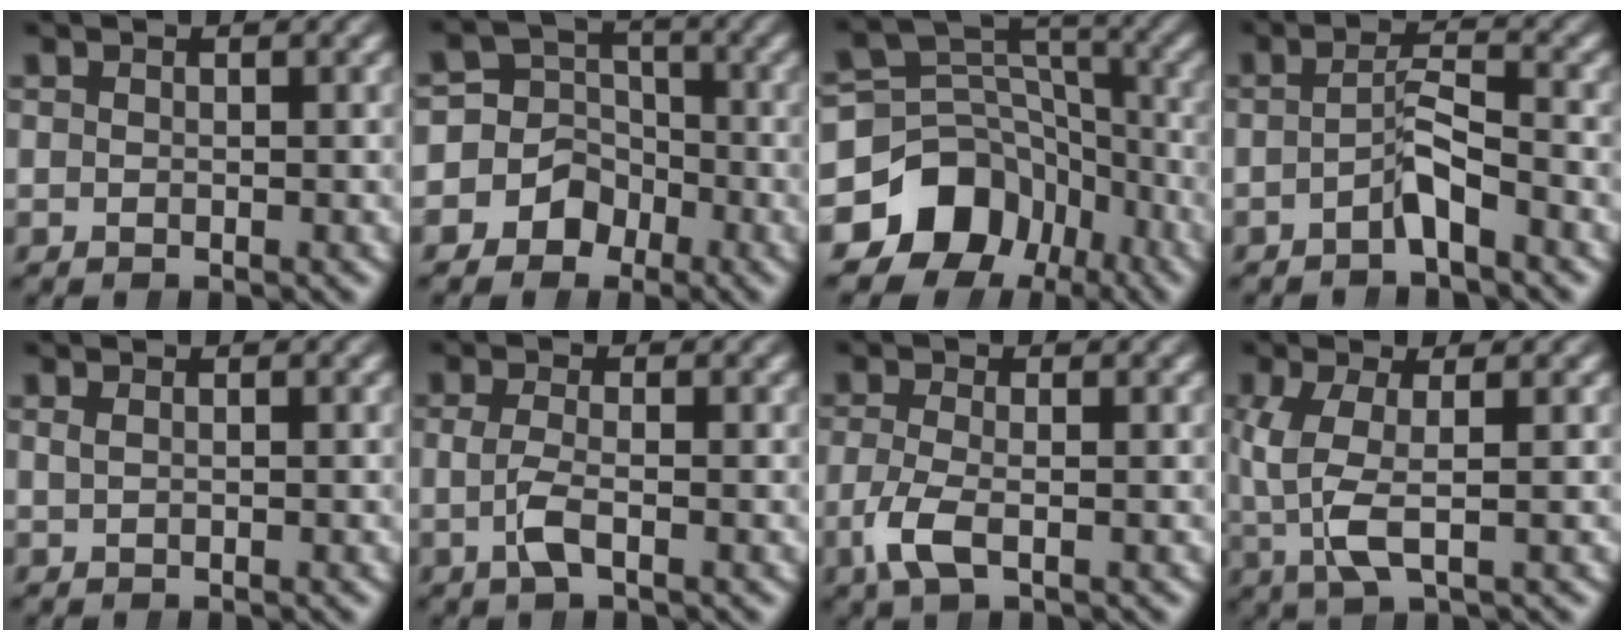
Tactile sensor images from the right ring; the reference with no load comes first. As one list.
[{"total": 8.6, "force": [-1.9, 7.9, 2.8], "torque": [-0.074, -0.029, -0.036]}, {"total": 12.7, "force": [-3.7, 10.8, 5.5], "torque": [-0.101, -0.045, -0.055]}, {"total": 2.4, "force": [-1.6, 0.4, 1.7], "torque": [-0.036, -0.005, -0.028]}, {"total": 0.6, "force": [0.1, -0.6, 0.2], "torque": [-0.010, -0.009, 0.009]}, {"total": 2.0, "force": [-0.6, 0.4, 1.9], "torque": [-0.047, -0.015, -0.006]}, {"total": 2.8, "force": [-1.2, 0.9, 2.4], "torque": [-0.064, -0.019, -0.014]}, {"total": 4.4, "force": [0.0, 1.8, 4.0], "torque": [-0.105, -0.022, 0.014]}]